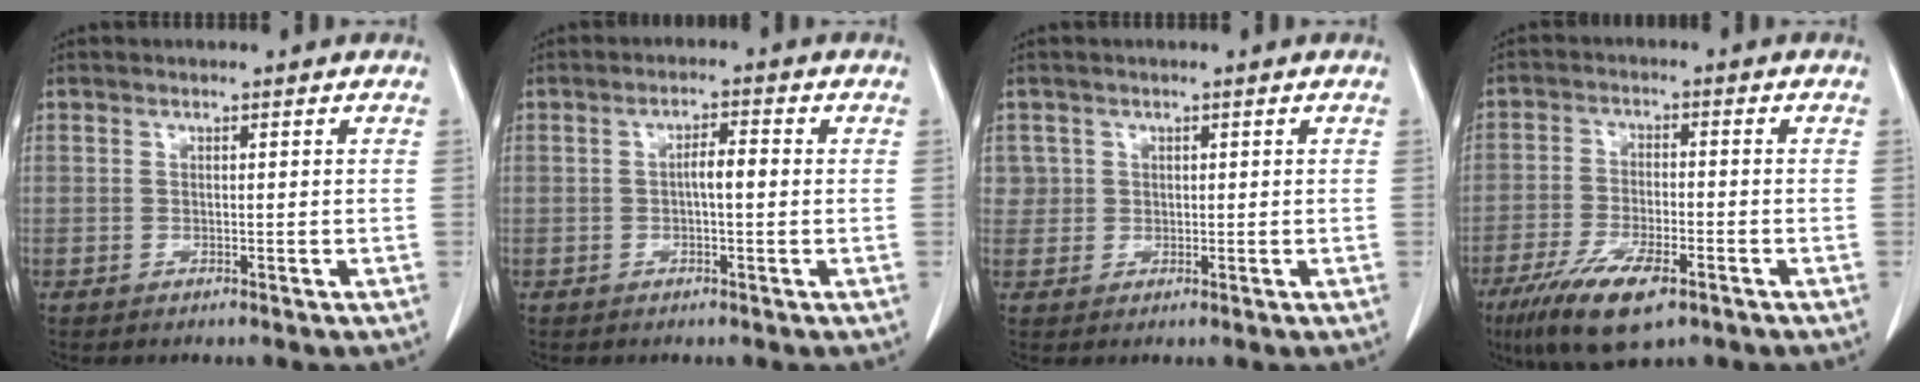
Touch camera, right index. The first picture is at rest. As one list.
[{"total": 3.0, "force": [-0.1, 0.7, 2.9], "torque": [-0.049, 0.007, -0.003]}, {"total": 2.1, "force": [0.7, 2.0, -0.2], "torque": [0.021, 0.002, 0.007]}, {"total": 10.3, "force": [-6.0, 2.9, 7.8], "torque": [-0.146, -0.019, -0.101]}]